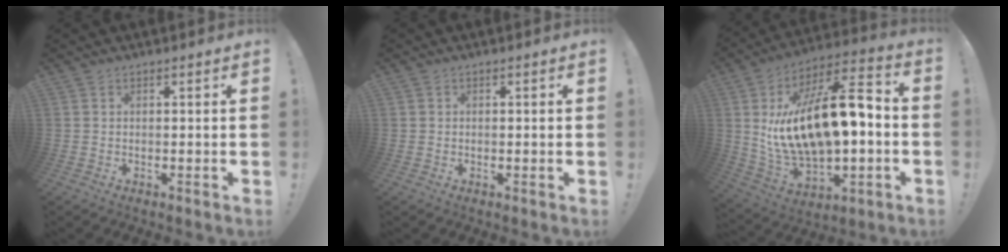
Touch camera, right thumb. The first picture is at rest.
{"total": 0.7, "force": [0.2, 0.6, 0.2], "torque": [-0.004, 0.003, 0.004]}
{"total": 23.4, "force": [2.3, 11.5, 20.3], "torque": [-0.362, -0.014, 0.046]}